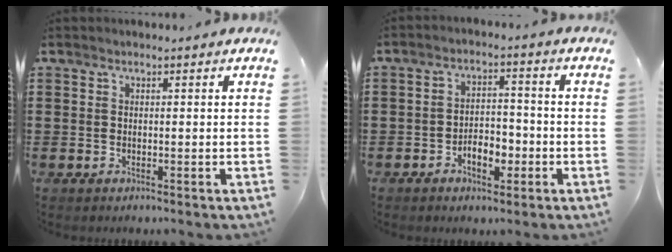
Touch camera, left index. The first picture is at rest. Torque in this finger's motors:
{"motor_torque": [0.59, 0.58, 0.28, 0.07]}